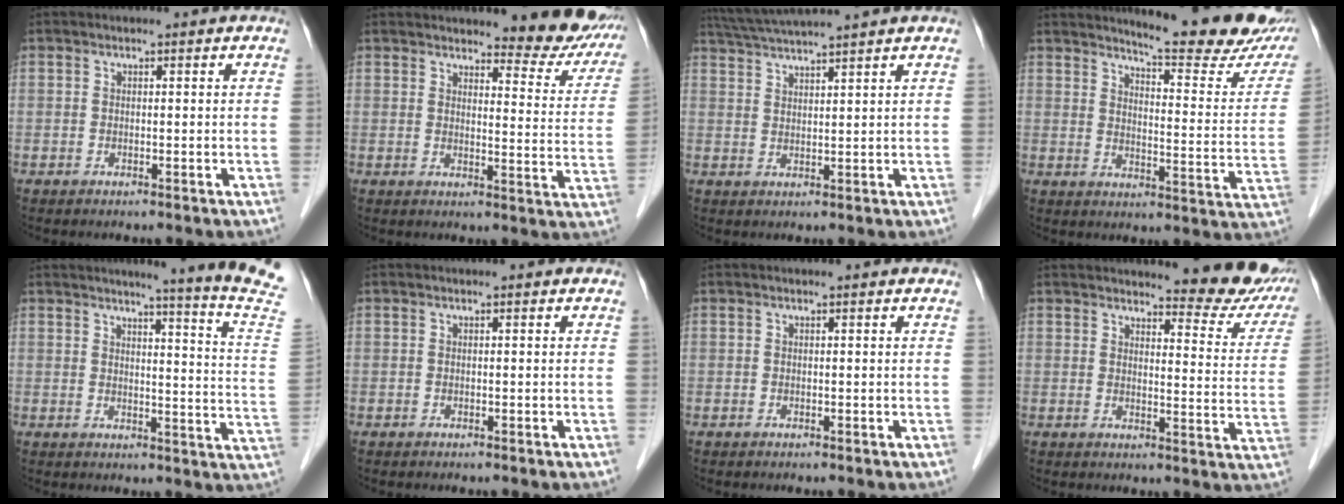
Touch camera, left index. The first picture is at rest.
{"total": 11.7, "force": [10.6, 2.3, 4.3], "torque": [-0.028, -0.031, 0.107]}
{"total": 8.2, "force": [7.3, -1.7, 3.3], "torque": [-0.062, 0.022, 0.122]}
{"total": 18.2, "force": [16.3, 1.4, 8.0], "torque": [-0.103, -0.078, 0.191]}
{"total": 13.6, "force": [11.5, -2.9, 6.6], "torque": [-0.093, -0.084, 0.116]}
{"total": 0.0}
{"total": 0.0}
{"total": 12.6, "force": [11.4, 2.1, 4.8], "torque": [-0.038, -0.043, 0.113]}